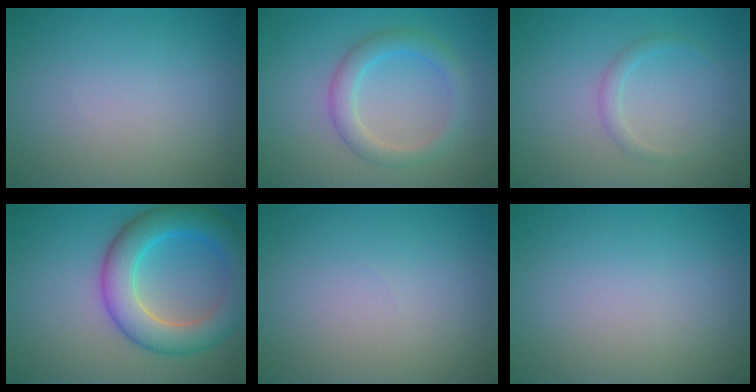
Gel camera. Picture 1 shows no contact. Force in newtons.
{"total": 2.9, "press": 2.9, "slide": 0.1}
{"total": 1.2, "press": 1.2, "slide": 0.1}
{"total": 7.1, "press": 7.1, "slide": 0.3}
{"total": 0.0}
{"total": 0.0}